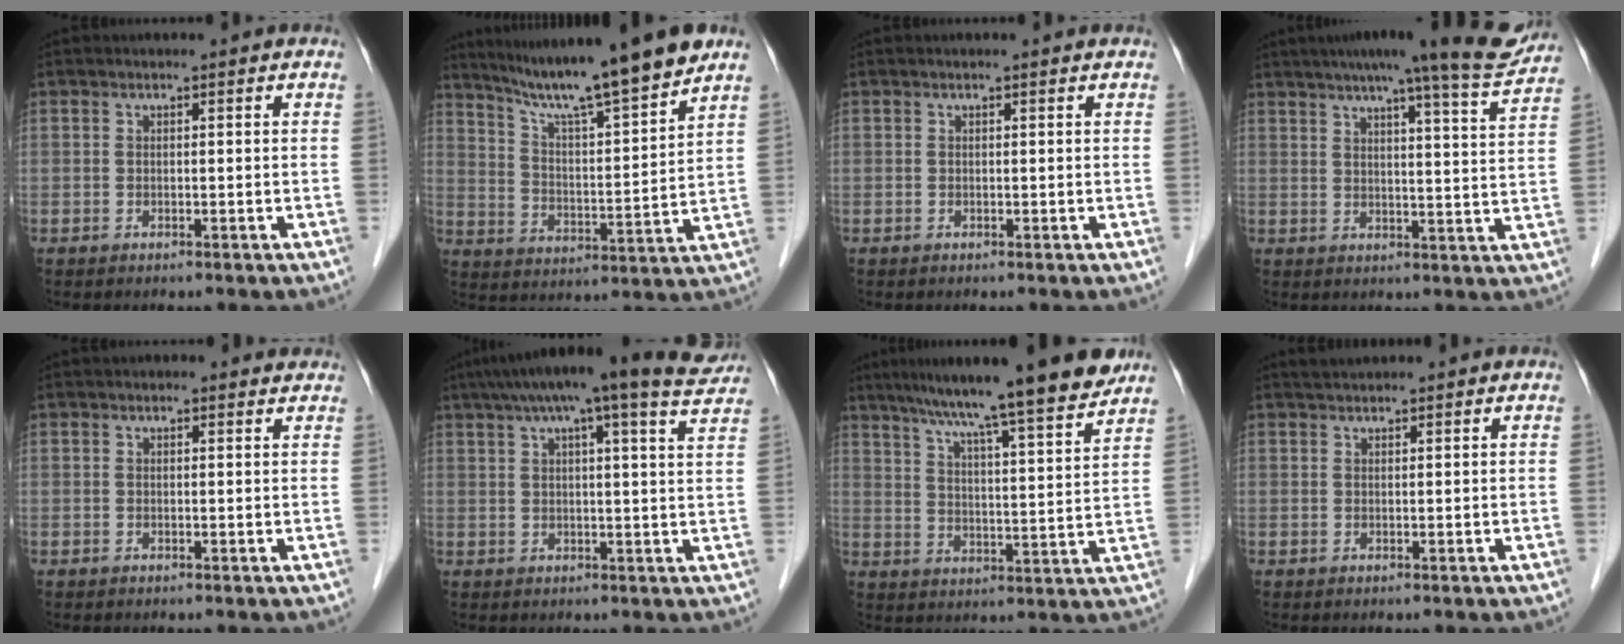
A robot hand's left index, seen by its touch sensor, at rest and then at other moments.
{"total": 15.9, "force": [13.4, -0.8, 8.5], "torque": [-0.140, 0.003, 0.217]}
{"total": 0.0}
{"total": 16.8, "force": [14.7, 0.4, 8.2], "torque": [-0.113, -0.014, 0.178]}
{"total": 2.2, "force": [2.0, 1.0, 0.2], "torque": [0.003, 0.014, 0.015]}
{"total": 17.8, "force": [14.6, 1.0, 10.1], "torque": [-0.161, 0.031, 0.184]}
{"total": 17.4, "force": [14.5, 0.1, 9.7], "torque": [-0.144, 0.008, 0.210]}
{"total": 1.5, "force": [1.5, 0.1, 0.3], "torque": [-0.010, 0.013, 0.031]}